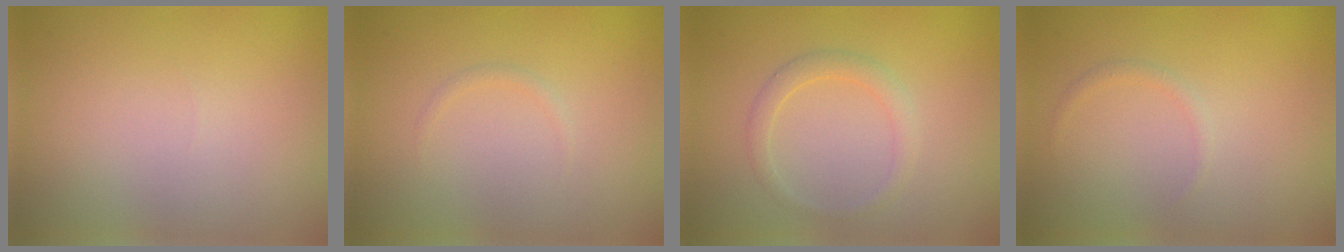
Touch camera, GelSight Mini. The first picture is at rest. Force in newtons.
{"total": 0.5, "press": 0.5, "slide": 0.0}
{"total": 1.7, "press": 1.7, "slide": 0.1}
{"total": 0.7, "press": 0.7, "slide": 0.1}